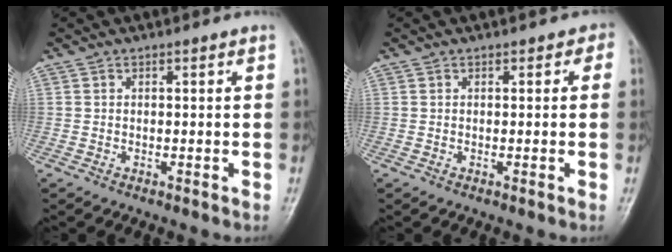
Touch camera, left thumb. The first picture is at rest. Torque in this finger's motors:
{"motor_torque": [0.44, 0.52, -0.06, -0.36, 0.08]}